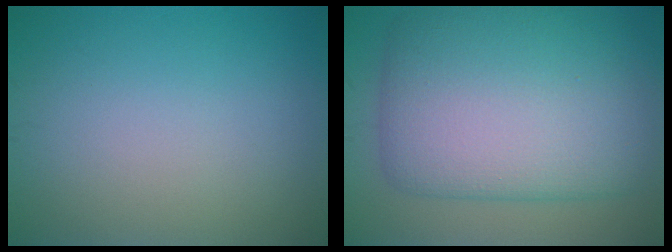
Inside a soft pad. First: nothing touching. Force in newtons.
{"total": 12.3, "press": 12.3, "slide": 0.2}